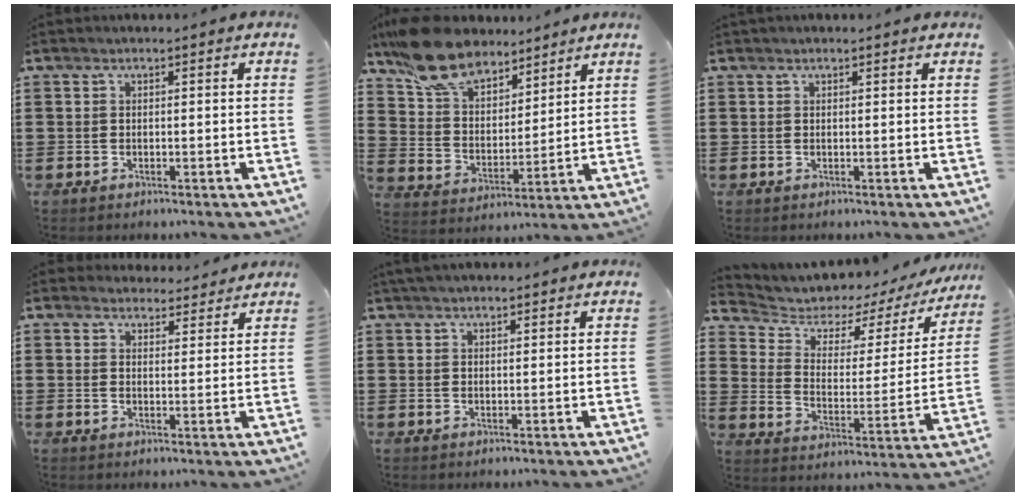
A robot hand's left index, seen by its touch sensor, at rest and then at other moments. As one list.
[{"total": 12.2, "force": [9.8, 5.5, 4.8], "torque": [-0.130, -0.036, 0.188]}, {"total": 0.6, "force": [0.5, 0.1, 0.2], "torque": [-0.006, 0.000, 0.011]}, {"total": 3.6, "force": [3.4, 1.0, 0.2], "torque": [-0.018, -0.009, 0.065]}, {"total": 1.9, "force": [1.8, 0.4, 0.6], "torque": [-0.015, 0.004, 0.034]}, {"total": 4.3, "force": [3.4, 2.3, 1.4], "torque": [-0.055, -0.028, 0.052]}]